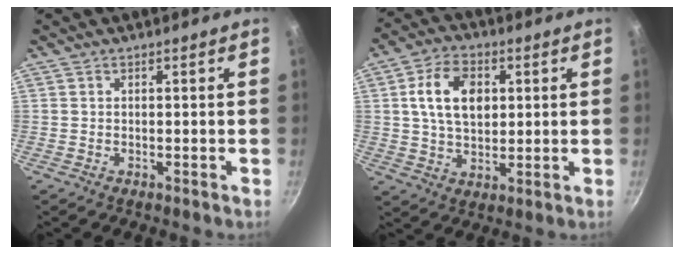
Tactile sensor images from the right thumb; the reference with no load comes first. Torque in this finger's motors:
{"motor_torque": [-0.12, 2.33, 1.01, -0.51, 0.22]}